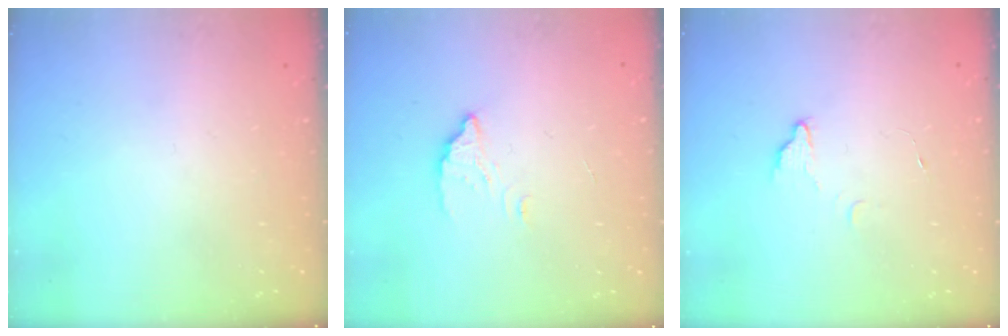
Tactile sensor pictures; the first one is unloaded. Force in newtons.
{"total": 2.8, "press": 2.8, "slide": 0.2}
{"total": 2.2, "press": 2.2, "slide": 0.2}